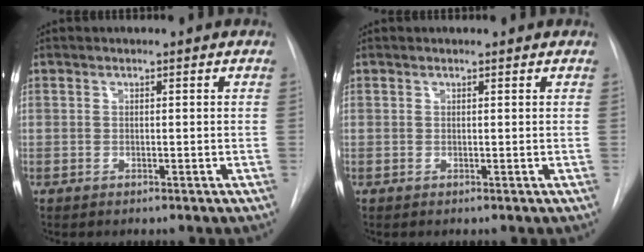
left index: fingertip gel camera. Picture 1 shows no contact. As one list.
[{"total": 1.1, "force": [1.1, 0.2, 0.1], "torque": [-0.010, 0.008, 0.014]}]